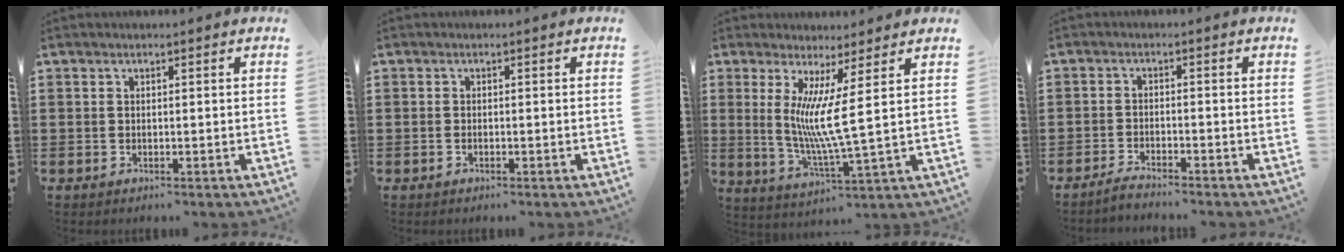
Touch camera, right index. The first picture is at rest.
{"total": 0.5, "force": [-0.4, 0.1, 0.4], "torque": [-0.010, -0.005, -0.005]}
{"total": 7.3, "force": [2.2, -0.7, 6.9], "torque": [-0.137, -0.017, 0.038]}
{"total": 2.1, "force": [-2.0, -0.2, 0.2], "torque": [-0.007, 0.004, -0.040]}